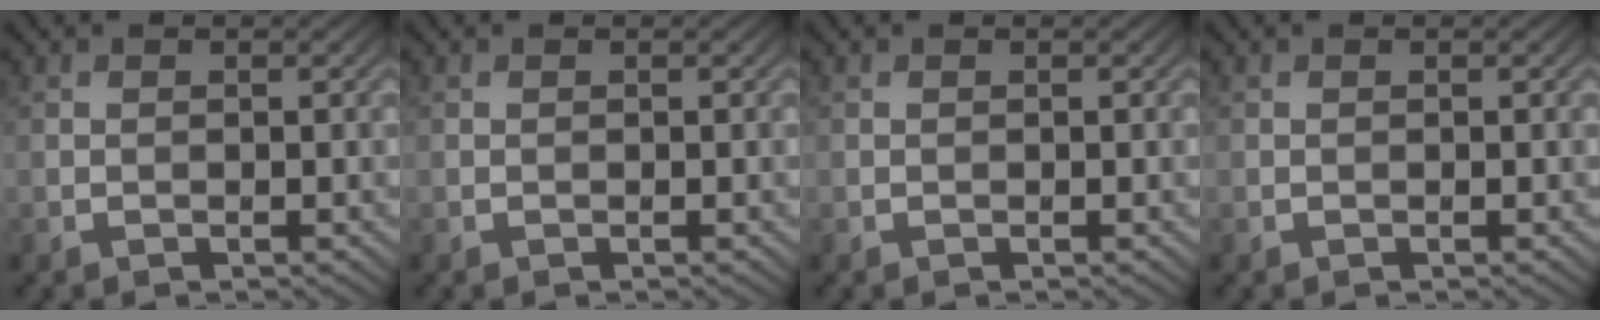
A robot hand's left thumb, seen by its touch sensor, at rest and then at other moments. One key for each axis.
{"total": 0.0}
{"total": 0.0}
{"total": 0.0}